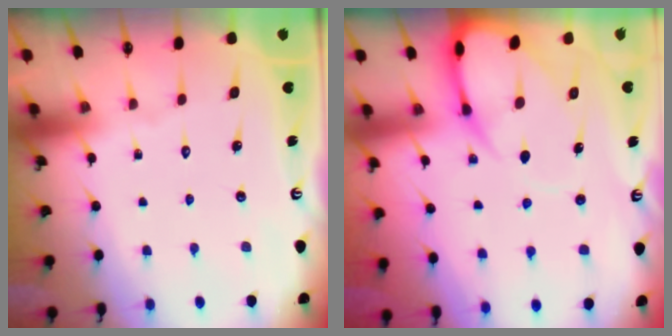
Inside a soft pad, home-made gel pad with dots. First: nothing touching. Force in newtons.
{"total": 8.7, "press": 8.6, "slide": 1.0}